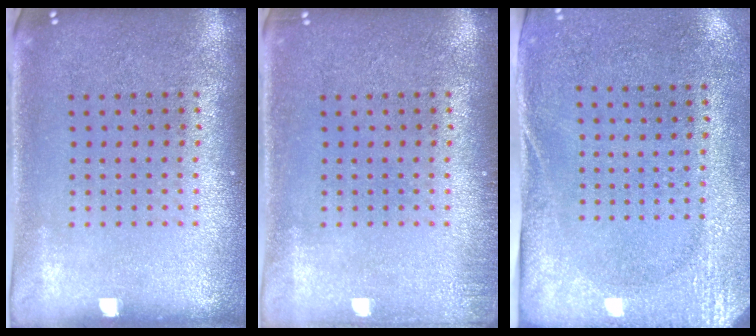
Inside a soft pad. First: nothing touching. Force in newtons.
{"total": 0.9, "press": 0.9, "slide": 0.2}
{"total": 2.8, "press": 2.2, "slide": 1.7}